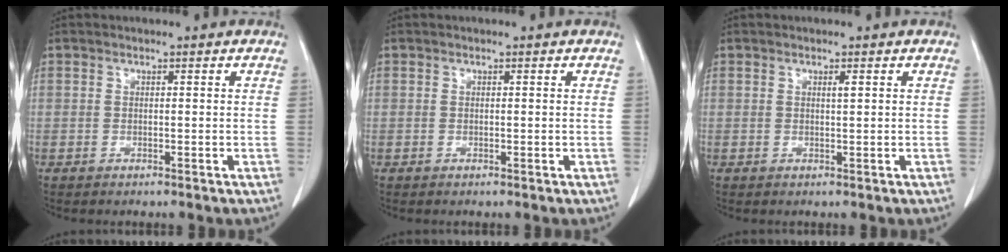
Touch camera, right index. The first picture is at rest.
{"total": 0.0}
{"total": 0.7, "force": [0.3, 0.0, 0.6], "torque": [-0.015, 0.000, 0.007]}